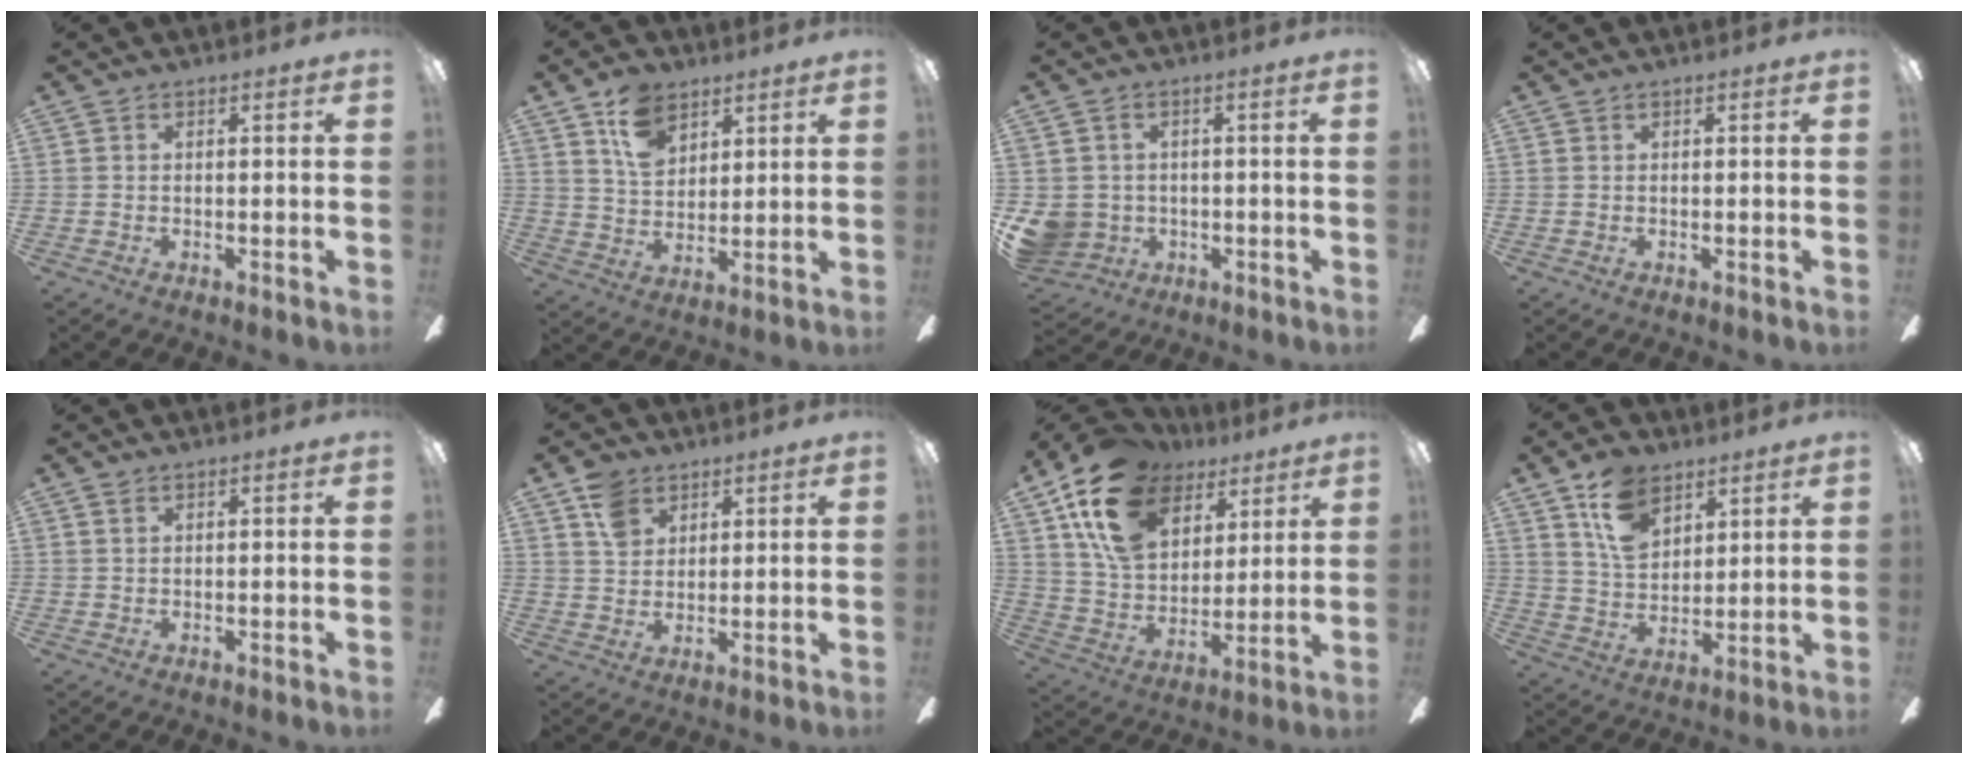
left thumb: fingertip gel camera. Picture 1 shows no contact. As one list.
[{"total": 9.9, "force": [6.0, 6.4, 4.6], "torque": [-0.079, -0.013, 0.112]}, {"total": 6.8, "force": [-1.2, 6.4, 2.0], "torque": [-0.061, 0.003, -0.024]}, {"total": 0.0}, {"total": 0.8, "force": [0.3, 0.5, 0.5], "torque": [-0.012, 0.004, 0.005]}, {"total": 7.0, "force": [4.4, 4.8, 2.5], "torque": [-0.044, -0.005, 0.082]}, {"total": 18.9, "force": [10.6, 12.7, 9.3], "torque": [-0.172, -0.042, 0.200]}, {"total": 11.7, "force": [7.2, 7.4, 5.6], "torque": [-0.107, -0.018, 0.138]}]